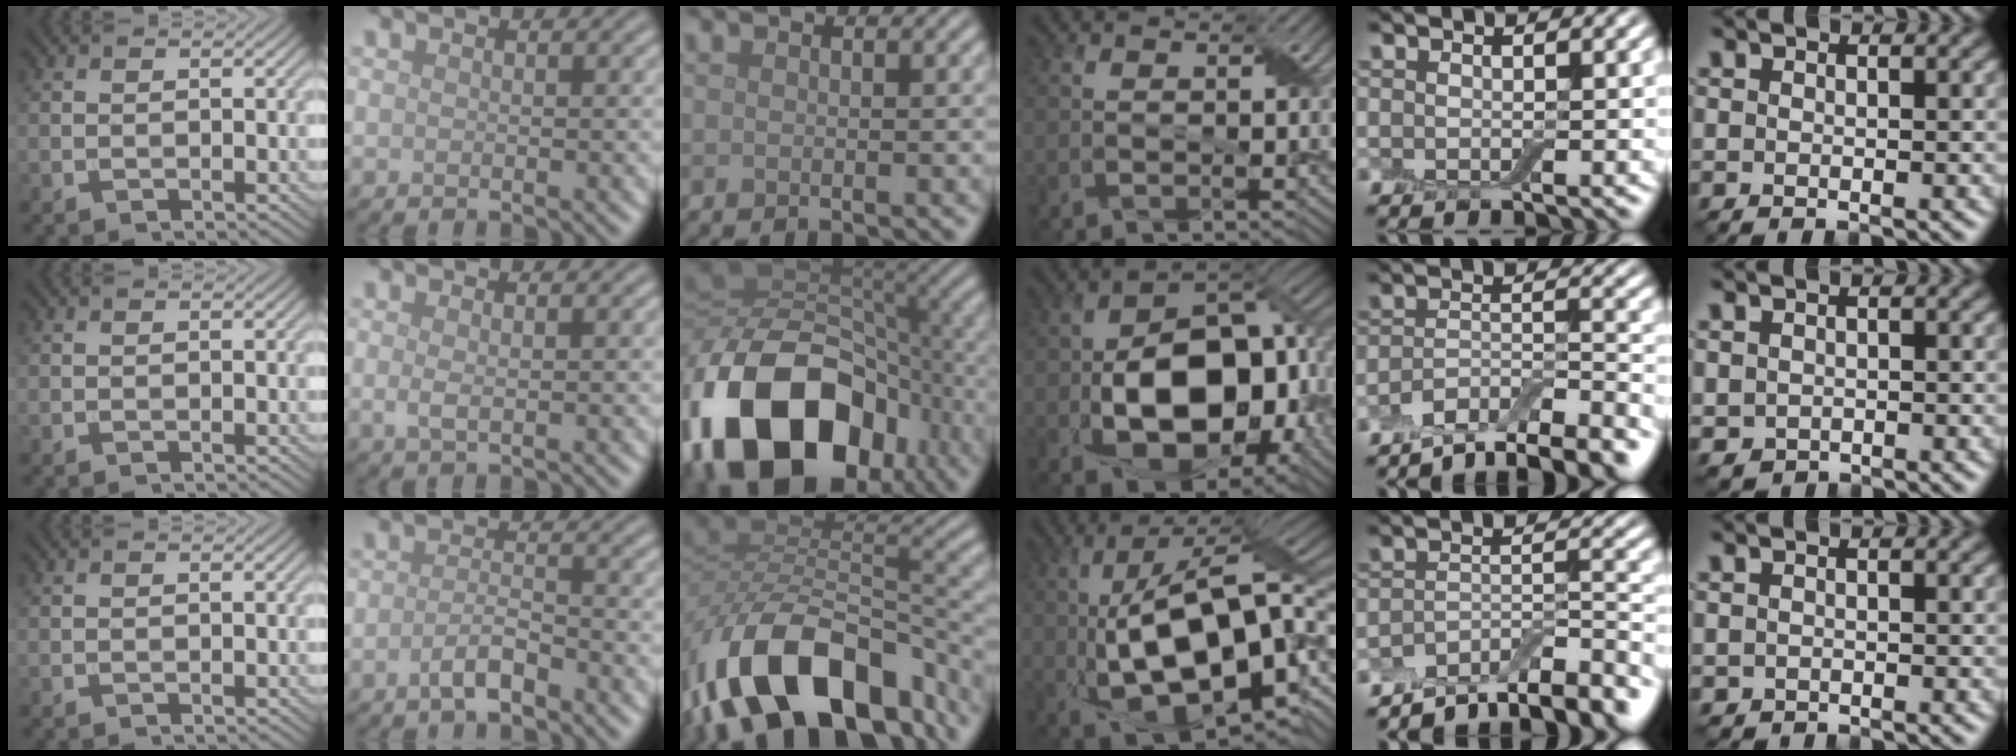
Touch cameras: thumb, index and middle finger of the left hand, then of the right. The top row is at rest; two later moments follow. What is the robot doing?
{"motion": "fold", "object": "cloth"}